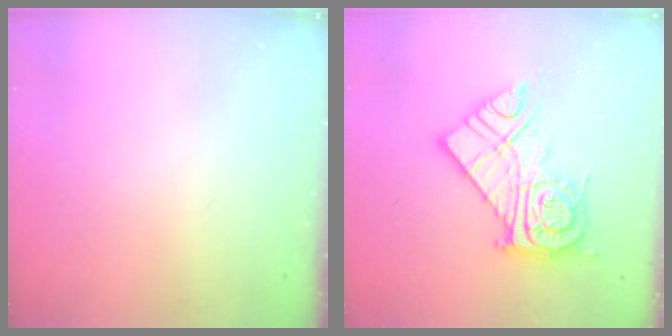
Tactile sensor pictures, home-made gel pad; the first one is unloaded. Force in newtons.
{"total": 15.8, "press": 15.7, "slide": 1.3}